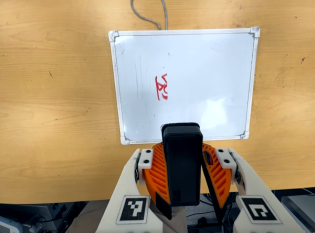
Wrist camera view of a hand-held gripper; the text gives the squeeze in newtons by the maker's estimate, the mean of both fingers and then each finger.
{"total": 9.6, "left": 9.6, "right": 9.5}